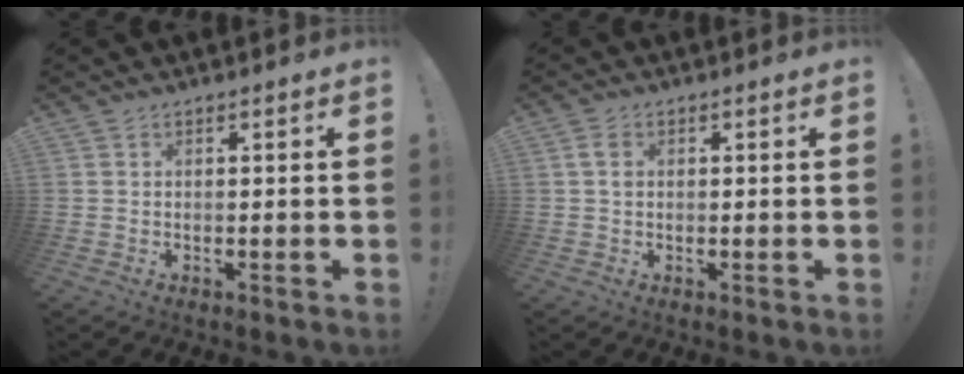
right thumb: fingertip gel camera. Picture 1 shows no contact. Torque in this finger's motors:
{"motor_torque": [0.03, 0.15, -0.01, 0.15, -0.06]}